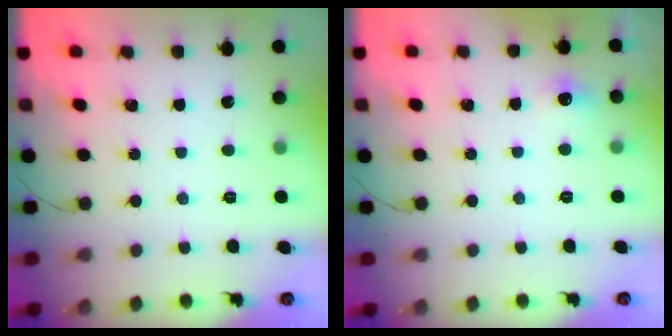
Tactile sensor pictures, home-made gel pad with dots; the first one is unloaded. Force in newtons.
{"total": 4.5, "press": 4.3, "slide": 1.3}